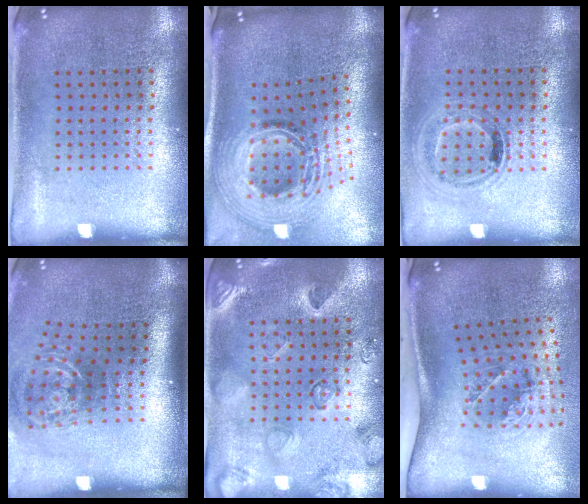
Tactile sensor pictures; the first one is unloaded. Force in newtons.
{"total": 2.8, "press": 2.0, "slide": 2.0}
{"total": 1.0, "press": 0.9, "slide": 0.4}
{"total": 2.1, "press": 1.3, "slide": 1.6}
{"total": 2.3, "press": 2.0, "slide": 1.1}
{"total": 2.0, "press": 1.3, "slide": 1.6}